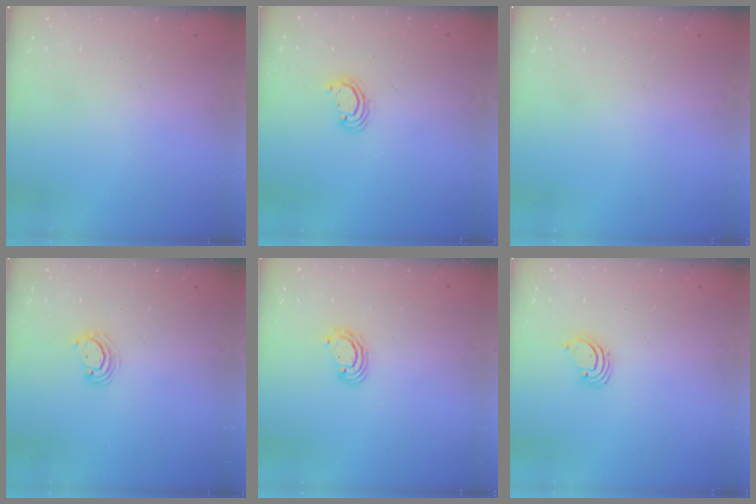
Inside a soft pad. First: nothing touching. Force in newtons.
{"total": 2.4, "press": 2.4, "slide": 0.1}
{"total": 0.0}
{"total": 4.3, "press": 4.3, "slide": 0.4}
{"total": 3.8, "press": 3.8, "slide": 0.2}
{"total": 1.6, "press": 1.6, "slide": 0.1}